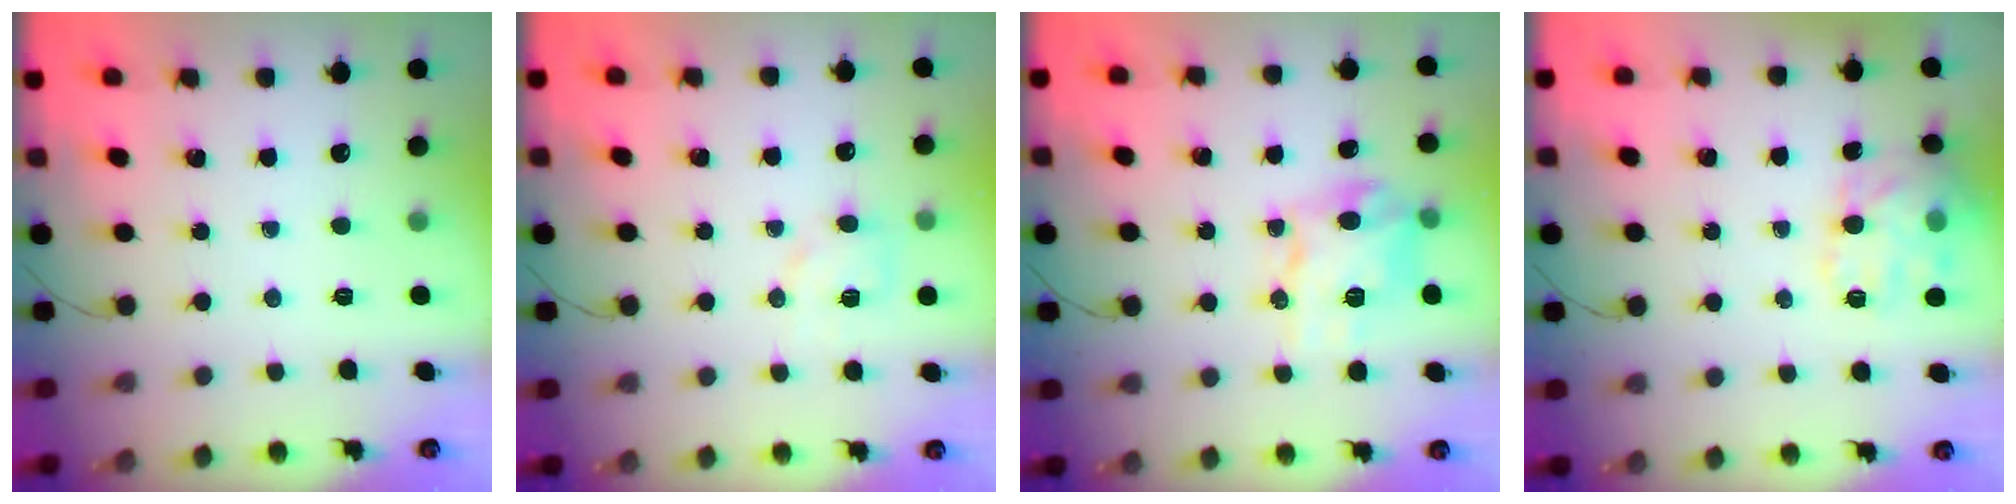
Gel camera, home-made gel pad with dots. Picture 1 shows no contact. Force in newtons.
{"total": 5.2, "press": 4.9, "slide": 1.6}
{"total": 11.7, "press": 11.6, "slide": 1.6}
{"total": 12.8, "press": 12.8, "slide": 1.1}